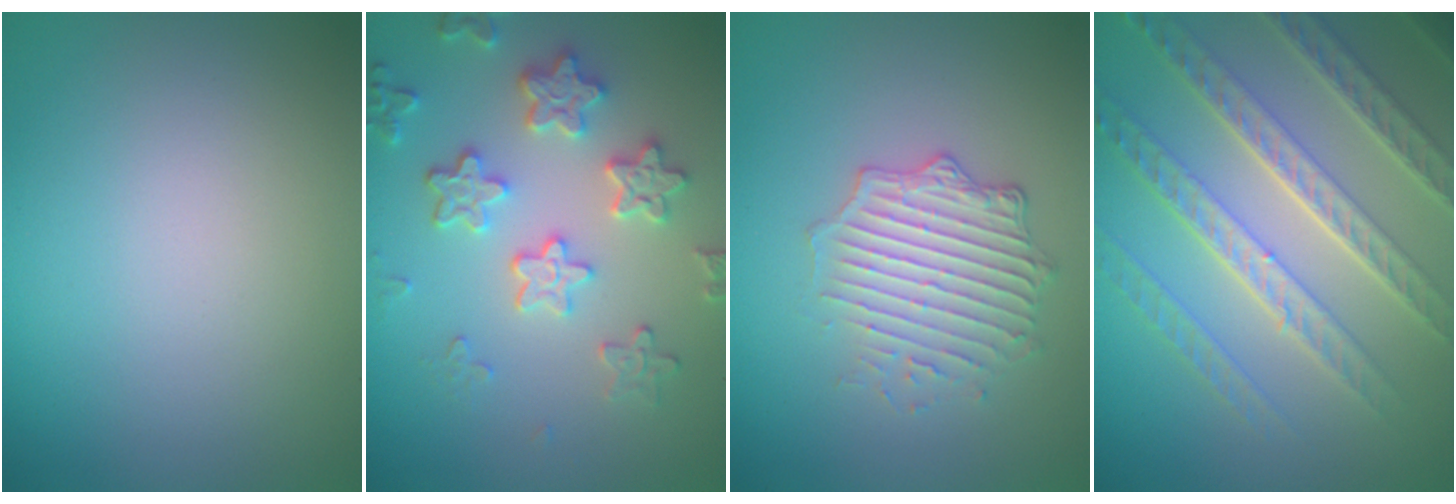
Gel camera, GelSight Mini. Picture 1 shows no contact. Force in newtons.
{"total": 4.0, "press": 3.9, "slide": 1.2}
{"total": 3.7, "press": 3.2, "slide": 1.8}
{"total": 7.9, "press": 5.4, "slide": 5.8}